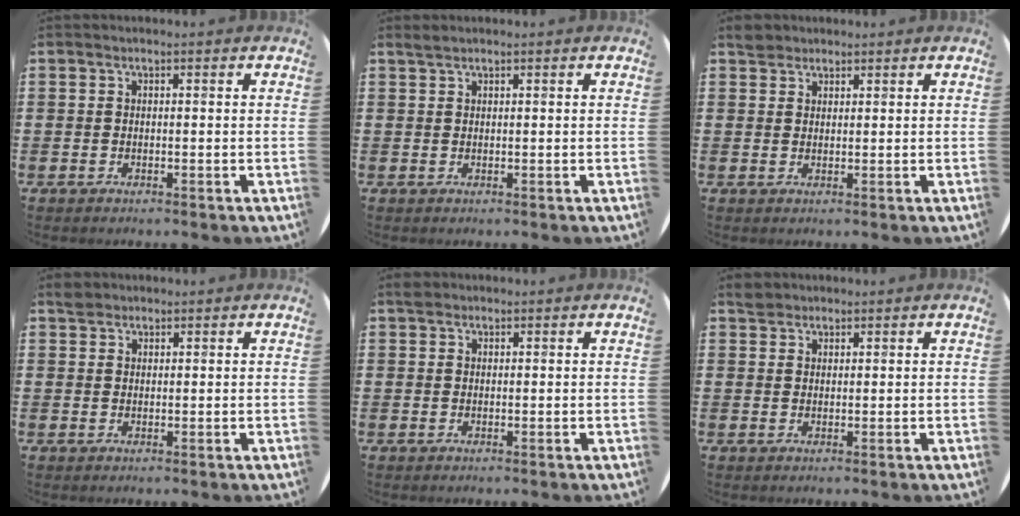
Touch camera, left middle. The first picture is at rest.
{"total": 0.8, "force": [0.8, 0.0, 0.1], "torque": [-0.004, 0.001, 0.014]}
{"total": 1.9, "force": [1.7, 0.8, 0.0], "torque": [0.005, 0.001, 0.032]}
{"total": 1.5, "force": [1.4, 0.6, 0.2], "torque": [0.004, 0.000, 0.024]}
{"total": 1.0, "force": [0.9, 0.4, 0.2], "torque": [0.003, 0.000, 0.015]}
{"total": 1.8, "force": [1.6, 0.7, 0.0], "torque": [0.004, 0.001, 0.030]}